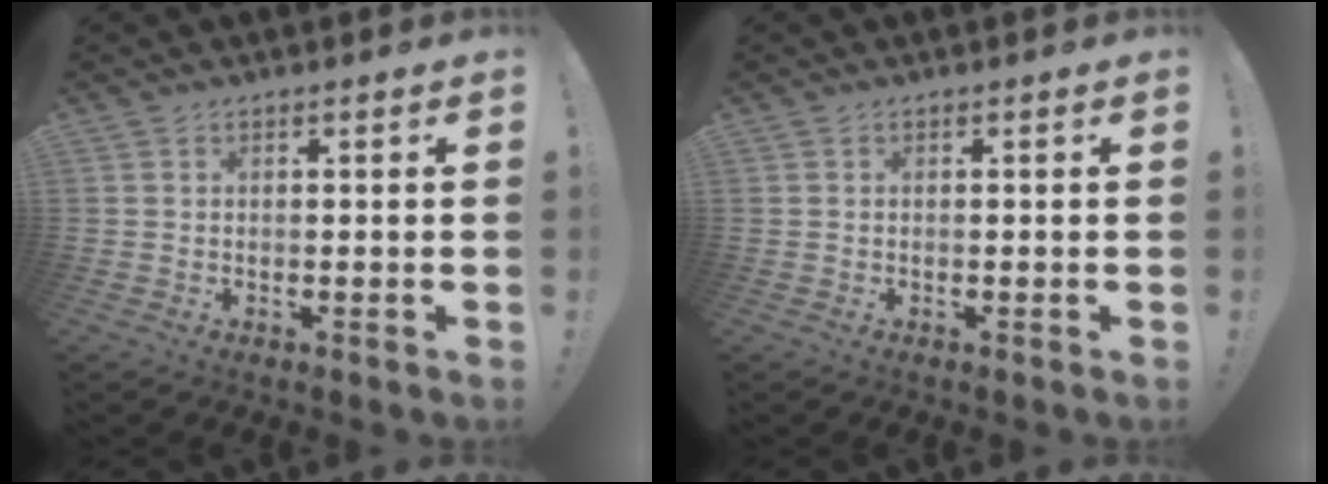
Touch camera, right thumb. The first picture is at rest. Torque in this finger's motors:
{"motor_torque": [-0.03, -0.01, -0.02, 0.01, -0.02]}